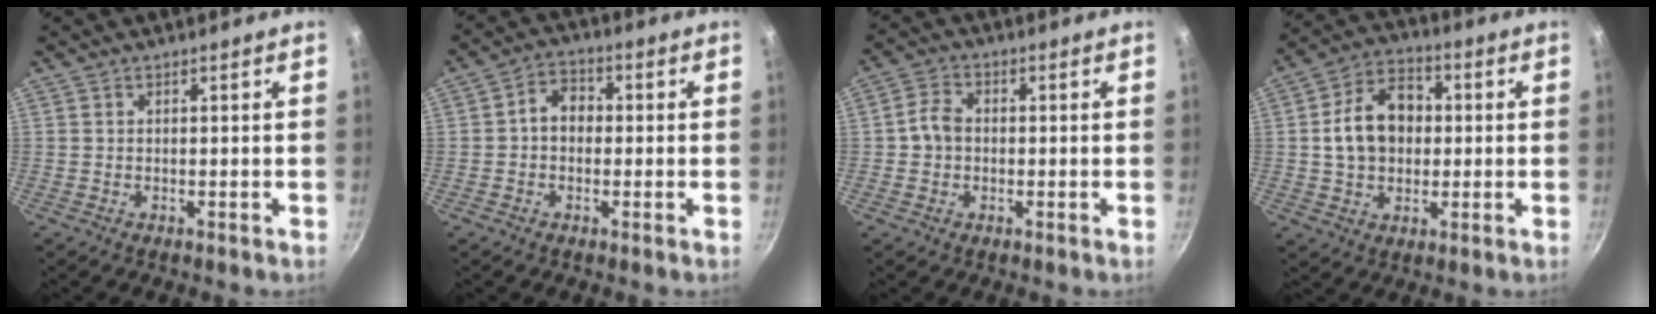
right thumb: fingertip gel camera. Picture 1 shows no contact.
{"total": 5.5, "force": [-0.1, 4.3, 3.4], "torque": [-0.029, 0.016, -0.012]}
{"total": 4.4, "force": [-0.3, 3.6, 2.5], "torque": [-0.036, 0.015, -0.015]}
{"total": 12.7, "force": [0.9, 9.5, 8.3], "torque": [-0.112, 0.024, 0.006]}